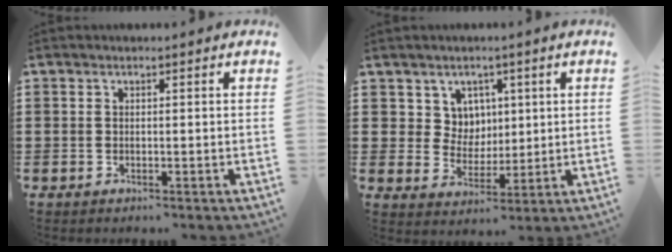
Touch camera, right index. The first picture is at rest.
{"total": 5.3, "force": [2.5, 4.5, 0.8], "torque": [-0.032, 0.007, 0.045]}